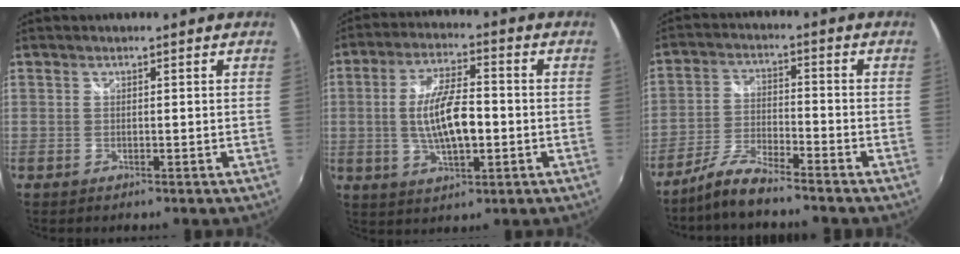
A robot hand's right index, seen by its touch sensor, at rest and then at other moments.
{"total": 11.0, "force": [-1.2, 3.8, 10.3], "torque": [-0.199, 0.001, -0.016]}
{"total": 6.9, "force": [-6.0, 0.7, 3.4], "torque": [-0.075, 0.002, -0.118]}